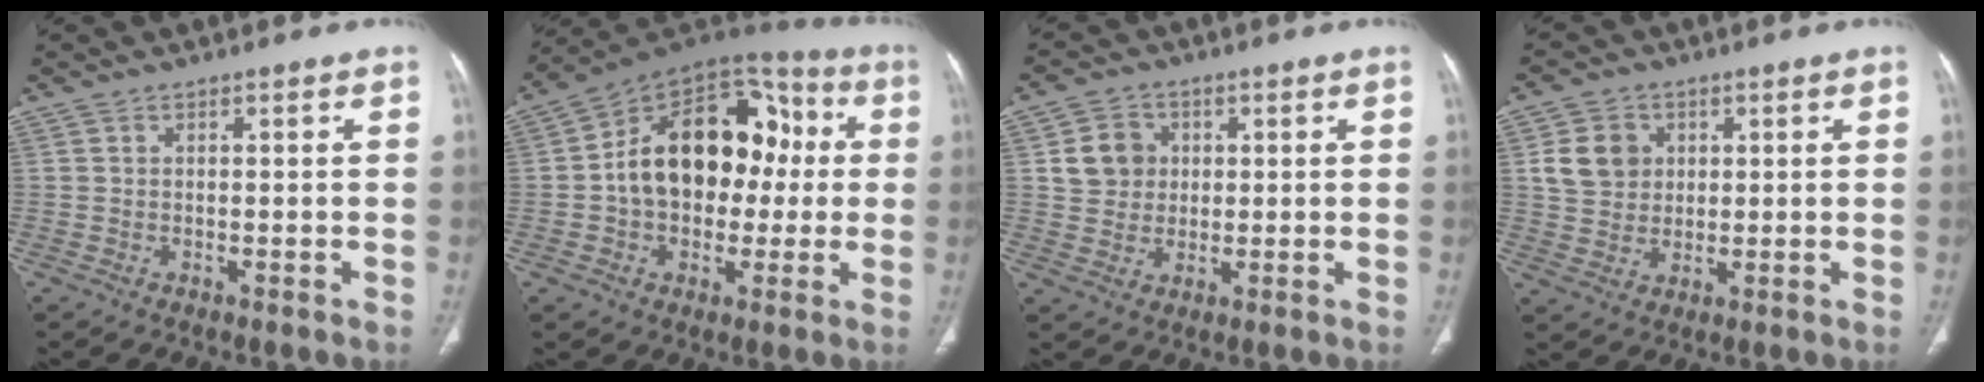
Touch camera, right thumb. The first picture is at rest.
{"total": 21.3, "force": [0.7, 14.6, 15.5], "torque": [-0.206, 0.045, 0.006]}
{"total": 6.7, "force": [1.5, 6.0, 2.5], "torque": [-0.018, -0.002, 0.025]}
{"total": 7.3, "force": [2.1, 6.0, 3.5], "torque": [-0.045, -0.004, 0.044]}